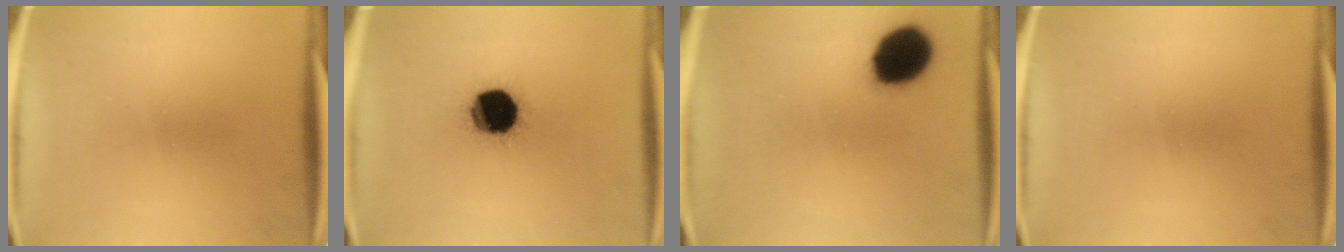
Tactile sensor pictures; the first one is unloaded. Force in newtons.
{"total": 18.1}
{"total": 14.5}
{"total": 0.0}